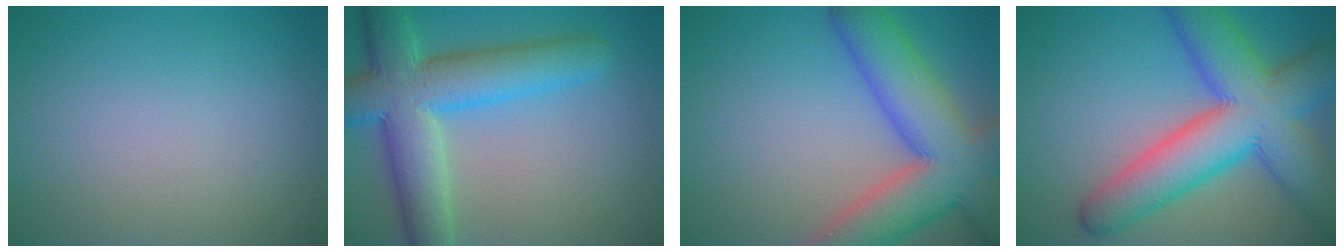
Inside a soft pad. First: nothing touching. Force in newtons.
{"total": 9.3, "press": 9.3, "slide": 0.4}
{"total": 11.2, "press": 11.2, "slide": 0.8}
{"total": 11.8, "press": 11.8, "slide": 0.6}